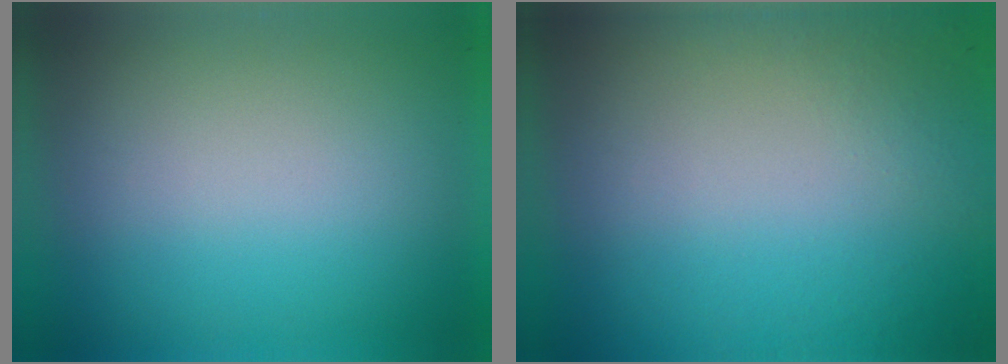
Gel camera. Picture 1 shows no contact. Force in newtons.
{"total": 8.2}